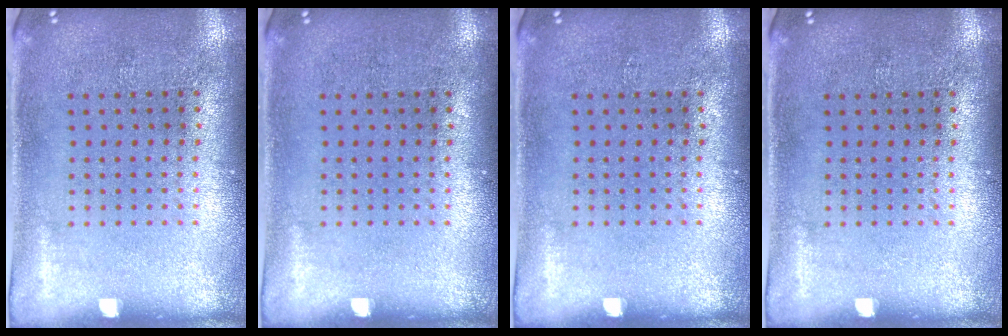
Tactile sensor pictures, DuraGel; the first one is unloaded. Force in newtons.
{"total": 0.0}
{"total": 0.0}
{"total": 0.0}